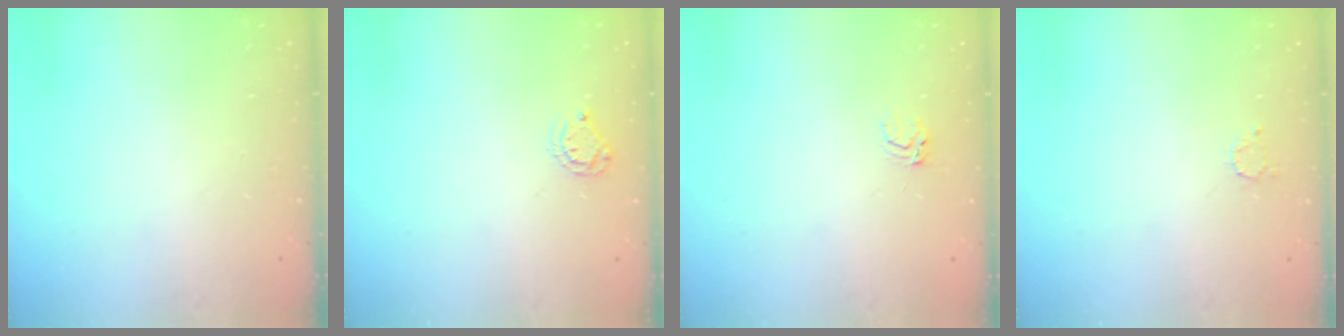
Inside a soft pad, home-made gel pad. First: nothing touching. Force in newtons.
{"total": 5.7, "press": 5.7, "slide": 0.2}
{"total": 3.1, "press": 3.1, "slide": 0.4}
{"total": 1.7, "press": 1.7, "slide": 0.3}